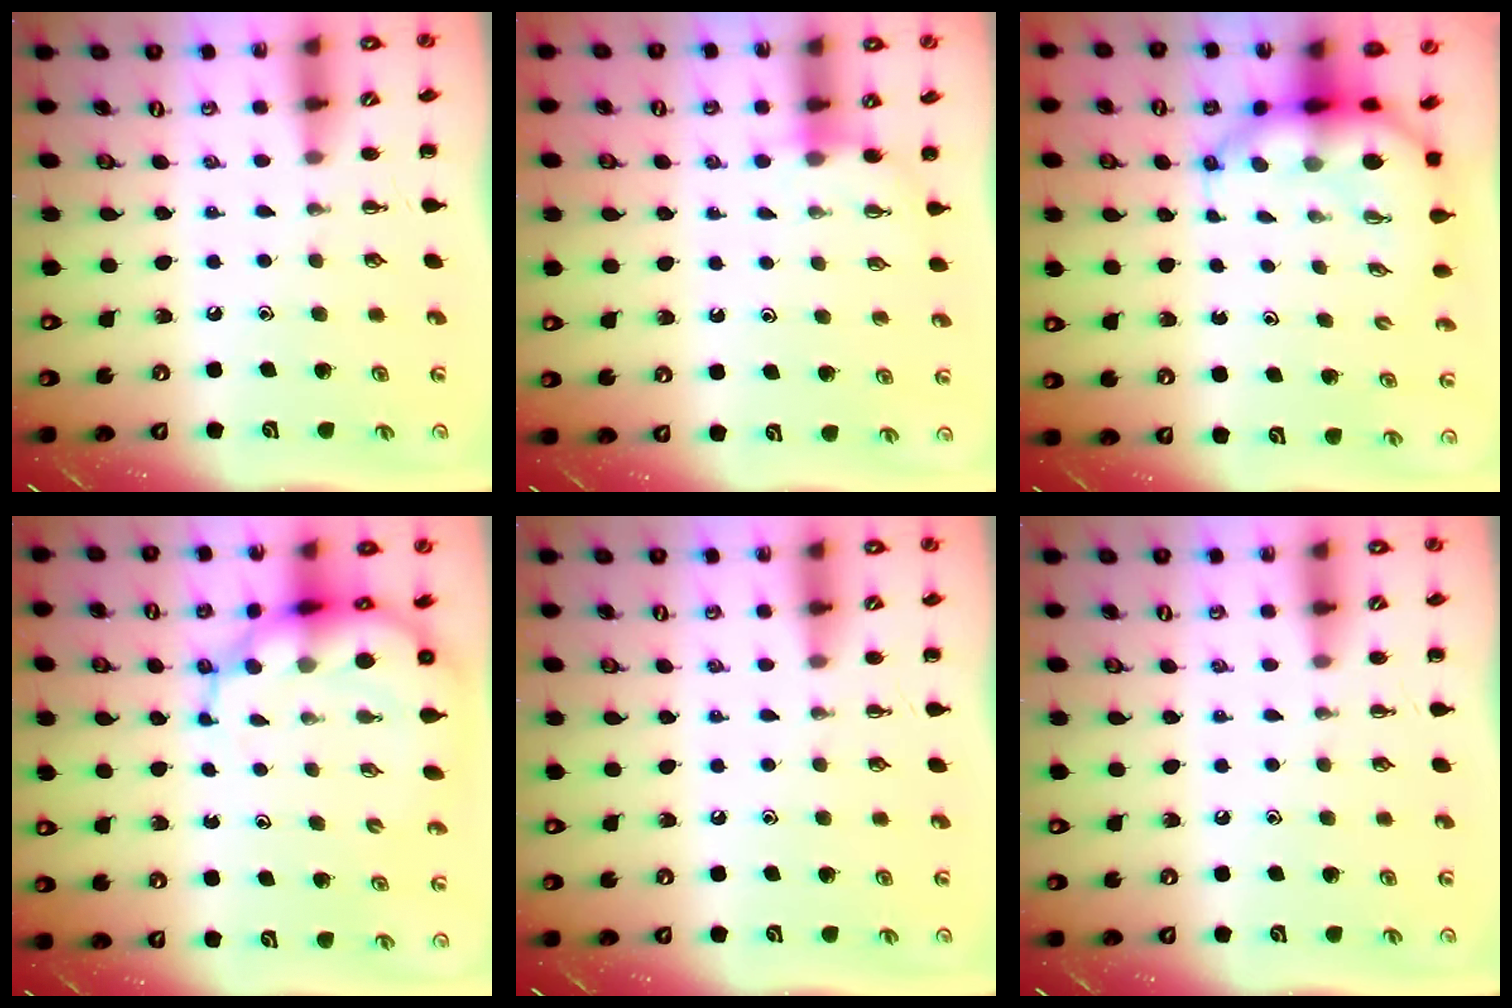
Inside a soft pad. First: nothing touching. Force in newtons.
{"total": 2.6, "press": 2.5, "slide": 0.9}
{"total": 7.0, "press": 6.7, "slide": 2.0}
{"total": 10.5, "press": 10.1, "slide": 2.8}
{"total": 0.0}
{"total": 0.0}